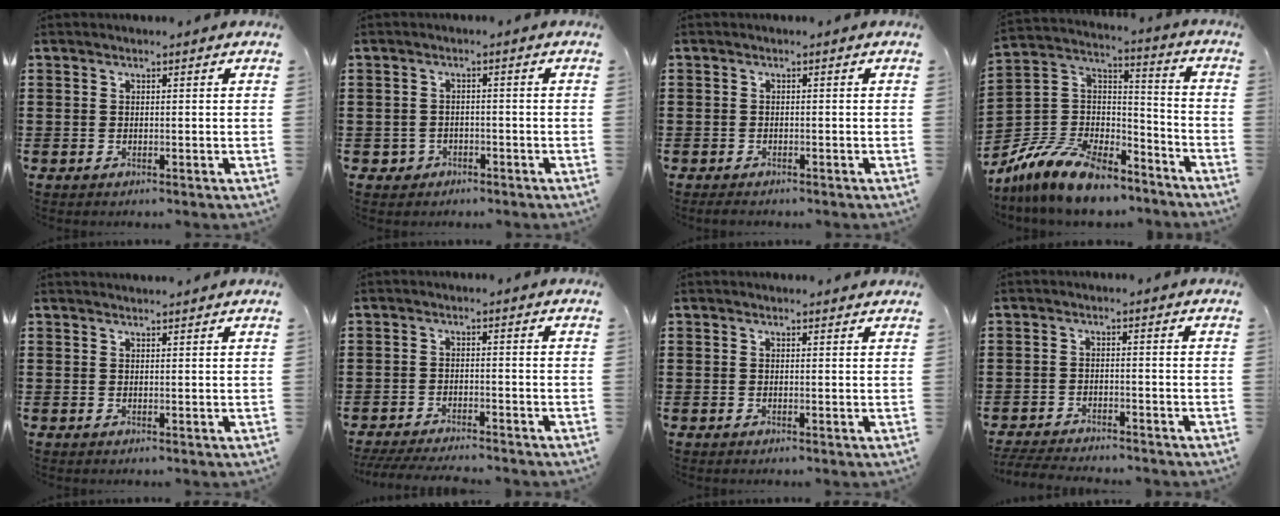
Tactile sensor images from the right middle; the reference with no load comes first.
{"total": 1.7, "force": [-1.3, 1.1, 0.1], "torque": [-0.010, -0.001, -0.031]}
{"total": 1.0, "force": [-0.9, 0.5, 0.1], "torque": [-0.004, -0.001, -0.019]}
{"total": 11.8, "force": [-9.9, 4.0, 5.0], "torque": [-0.125, 0.024, -0.200]}
{"total": 1.1, "force": [1.1, -0.1, 0.1], "torque": [-0.003, -0.003, 0.020]}
{"total": 3.4, "force": [-3.3, 0.1, 0.8], "torque": [-0.029, -0.008, -0.072]}
{"total": 0.6, "force": [0.5, 0.3, 0.1], "torque": [0.005, -0.002, 0.007]}
{"total": 3.4, "force": [-3.3, 0.2, 0.5], "torque": [-0.018, -0.004, -0.072]}